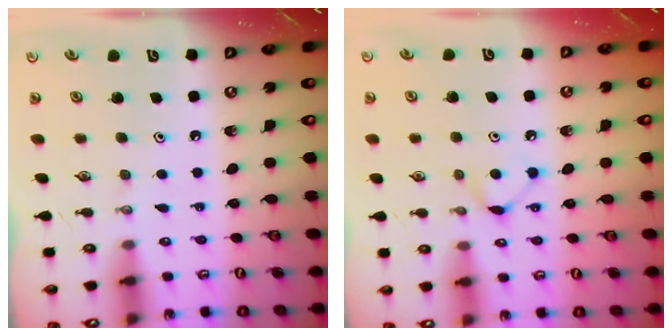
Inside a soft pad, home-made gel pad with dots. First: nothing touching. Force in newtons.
{"total": 6.1, "press": 6.1, "slide": 0.7}